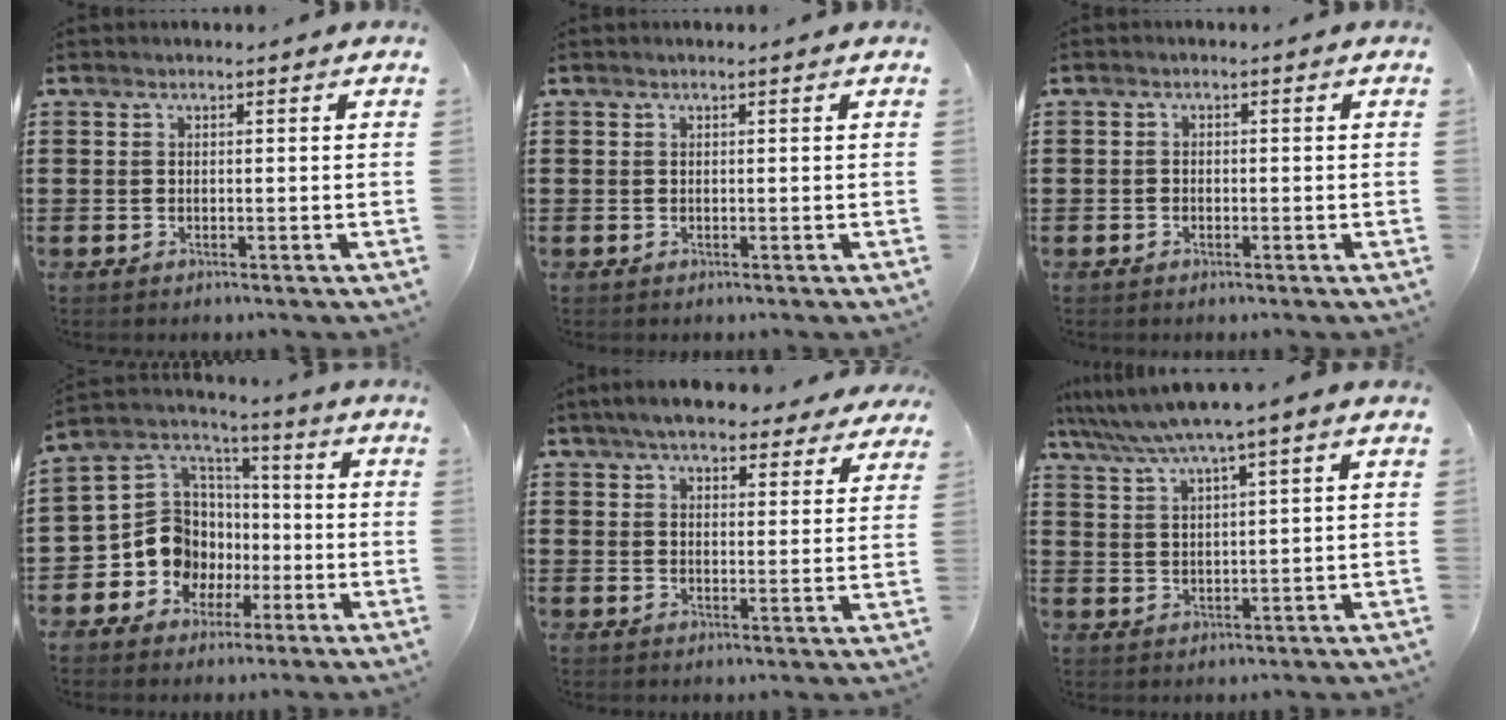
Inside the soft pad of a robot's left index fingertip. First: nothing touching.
{"total": 0.0}
{"total": 0.9, "force": [-0.5, 0.6, 0.3], "torque": [-0.008, 0.000, -0.012]}
{"total": 10.9, "force": [-2.8, 9.9, 3.5], "torque": [-0.125, 0.000, -0.048]}
{"total": 5.9, "force": [5.3, 1.3, 2.1], "torque": [-0.052, -0.011, 0.097]}
{"total": 5.3, "force": [3.9, -0.3, 3.5], "torque": [-0.078, -0.013, 0.065]}